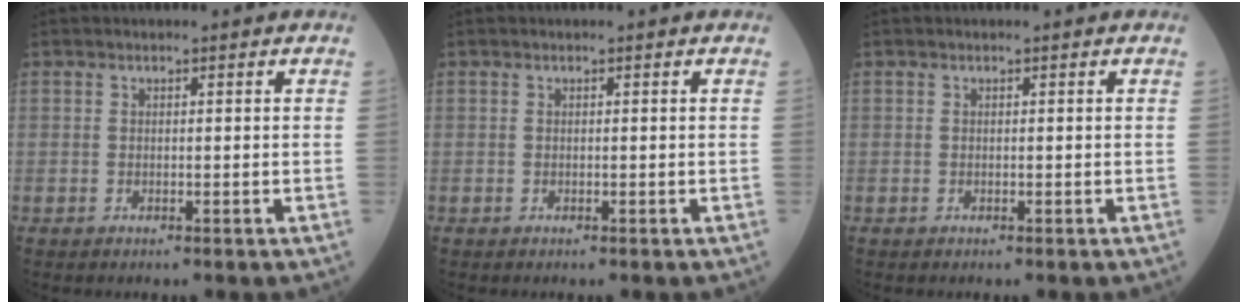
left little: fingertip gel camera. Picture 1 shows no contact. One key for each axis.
{"total": 0.0}
{"total": 0.0}